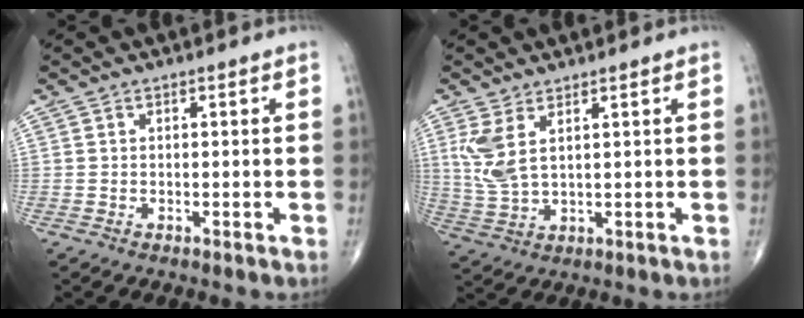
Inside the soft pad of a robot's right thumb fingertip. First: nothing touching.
{"total": 6.4, "force": [2.6, 2.6, 5.3], "torque": [-0.125, -0.012, 0.064]}